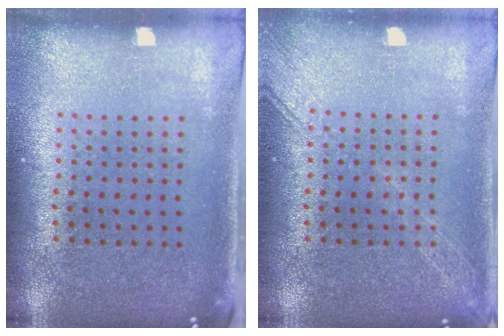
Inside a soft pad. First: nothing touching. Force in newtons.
{"total": 2.6, "press": 2.6, "slide": 0.3}